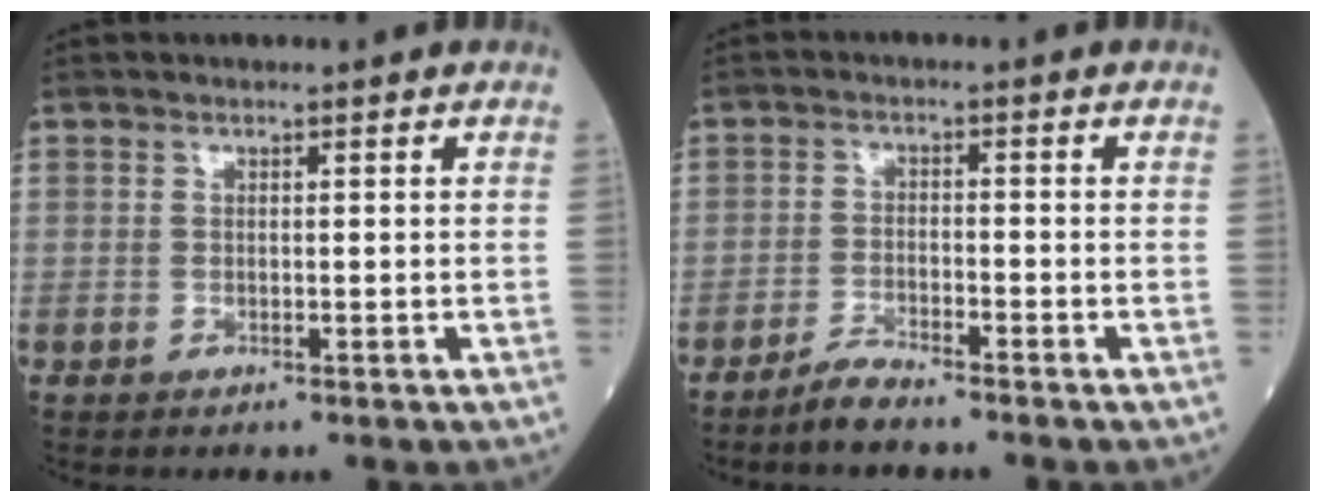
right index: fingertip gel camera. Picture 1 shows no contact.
{"total": 3.3, "force": [-2.9, 0.0, 1.4], "torque": [-0.033, -0.008, -0.058]}